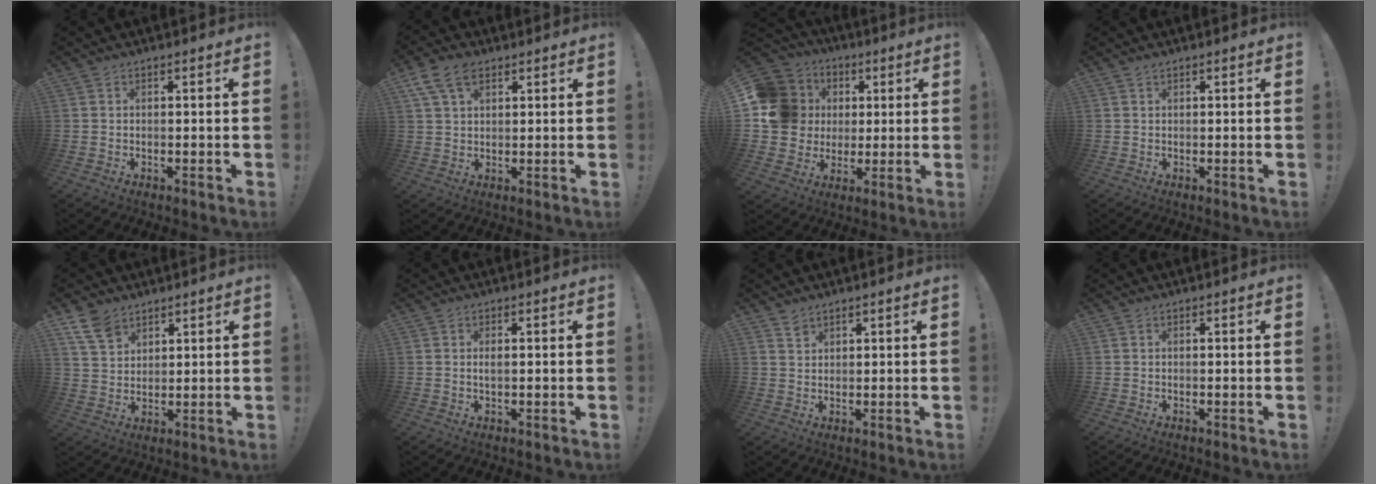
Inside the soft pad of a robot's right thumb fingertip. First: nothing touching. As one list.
[{"total": 8.6, "force": [4.4, 5.2, 5.2], "torque": [-0.094, -0.002, 0.087]}, {"total": 16.1, "force": [2.8, 14.6, 6.3], "torque": [-0.112, 0.004, 0.082]}, {"total": 0.8, "force": [0.6, 0.3, 0.3], "torque": [-0.005, 0.000, 0.011]}, {"total": 8.1, "force": [5.7, 4.8, 3.3], "torque": [-0.061, -0.027, 0.114]}, {"total": 1.2, "force": [0.0, 0.4, 1.1], "torque": [-0.020, 0.001, -0.002]}, {"total": 2.2, "force": [1.9, 1.1, 0.5], "torque": [0.003, -0.016, 0.033]}, {"total": 0.0}]